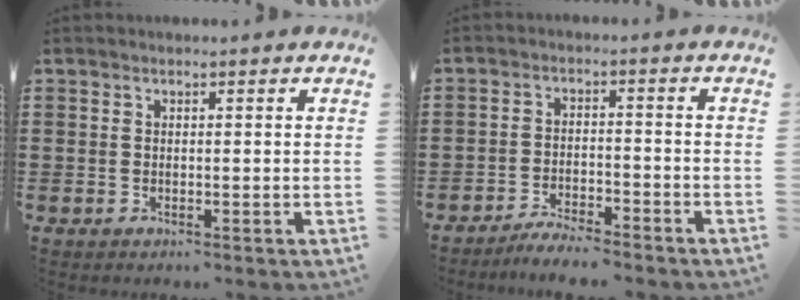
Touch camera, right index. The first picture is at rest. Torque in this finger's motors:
{"motor_torque": [1.04, 1.10, -0.03, -0.11]}